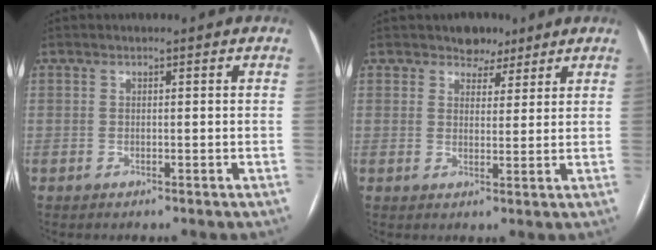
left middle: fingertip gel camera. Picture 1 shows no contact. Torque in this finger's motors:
{"motor_torque": [0.10, -0.10, -0.01, -0.01]}